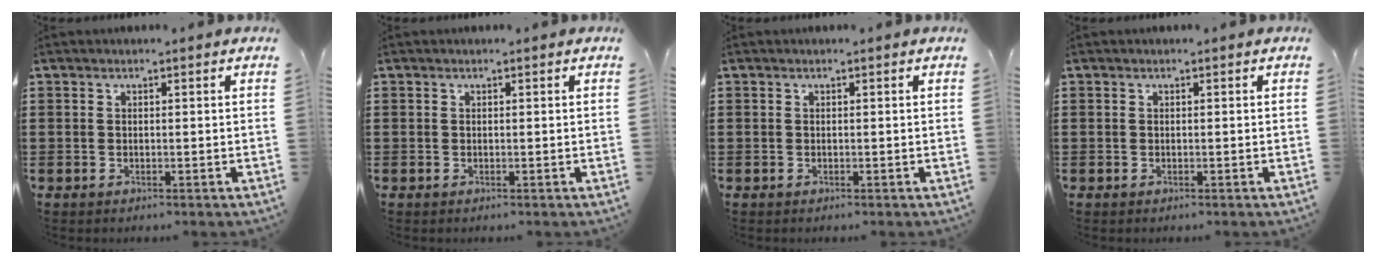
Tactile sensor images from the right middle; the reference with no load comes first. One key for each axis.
{"total": 0.0}
{"total": 0.0}
{"total": 0.0}